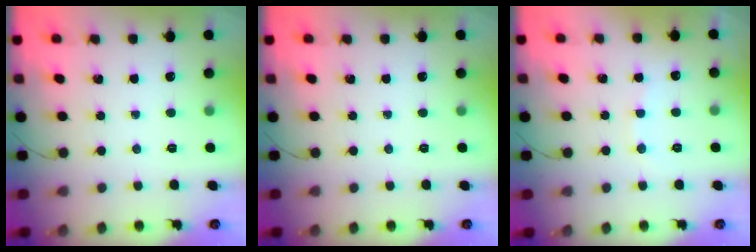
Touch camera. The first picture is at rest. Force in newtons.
{"total": 0.0}
{"total": 5.8, "press": 5.7, "slide": 1.0}